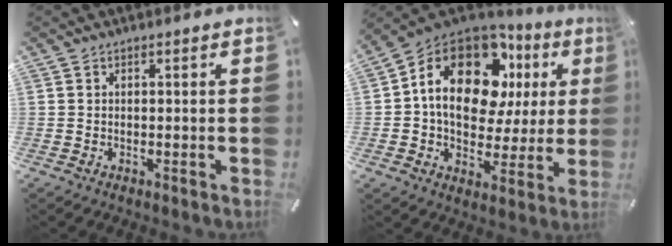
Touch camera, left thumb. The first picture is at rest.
{"total": 19.2, "force": [6.1, 12.8, 13.0], "torque": [-0.224, -0.026, 0.105]}